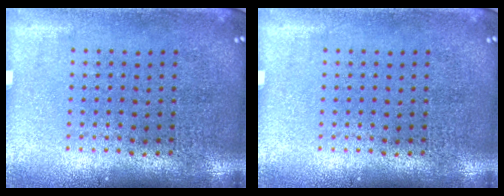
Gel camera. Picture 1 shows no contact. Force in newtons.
{"total": 0.0}